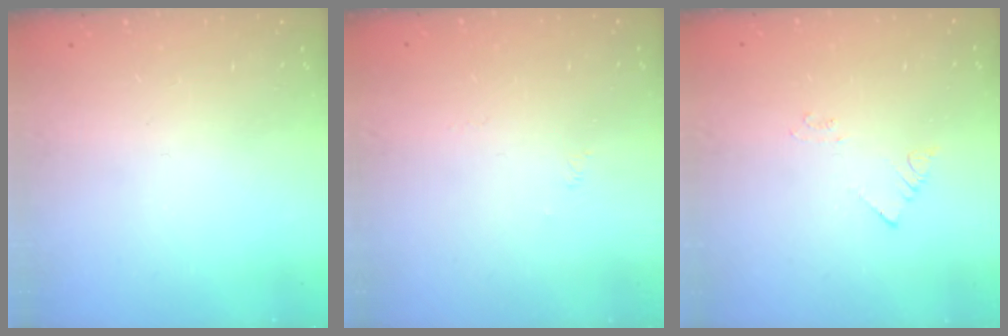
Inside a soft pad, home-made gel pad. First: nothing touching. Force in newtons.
{"total": 1.7, "press": 1.6, "slide": 0.4}
{"total": 2.1, "press": 2.1, "slide": 0.3}